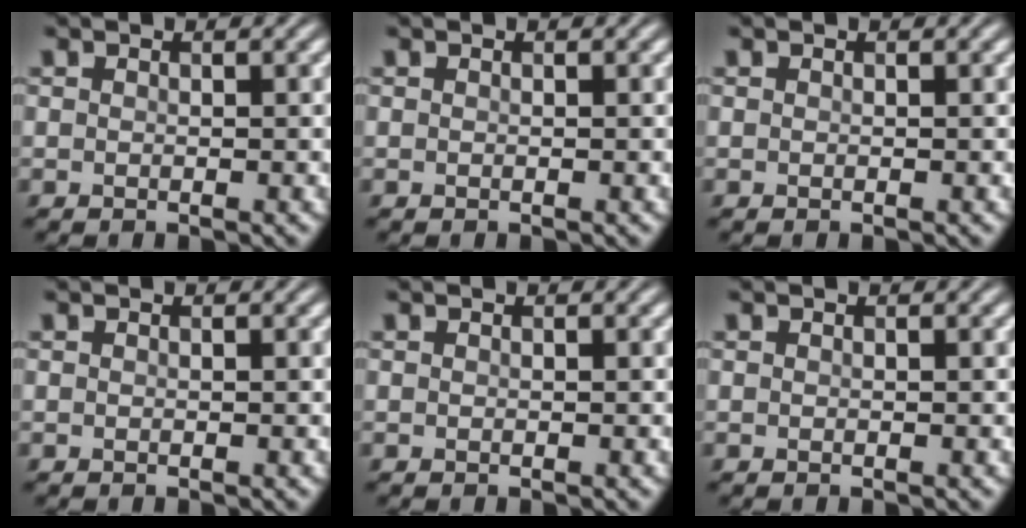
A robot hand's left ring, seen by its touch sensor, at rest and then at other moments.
{"total": 0.0}
{"total": 0.0}
{"total": 0.0}
{"total": 0.0}
{"total": 0.0}